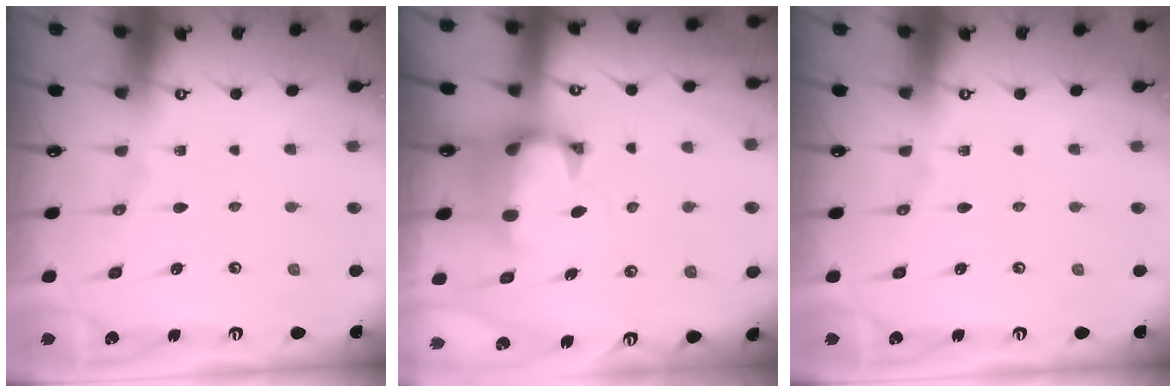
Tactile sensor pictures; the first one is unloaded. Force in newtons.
{"total": 1.6, "press": 1.2, "slide": 1.1}
{"total": 0.0}